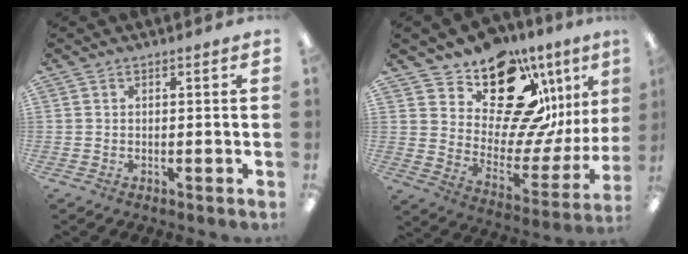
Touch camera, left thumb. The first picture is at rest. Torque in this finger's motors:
{"motor_torque": [1.91, 3.11, 1.15, -1.61, 0.08]}